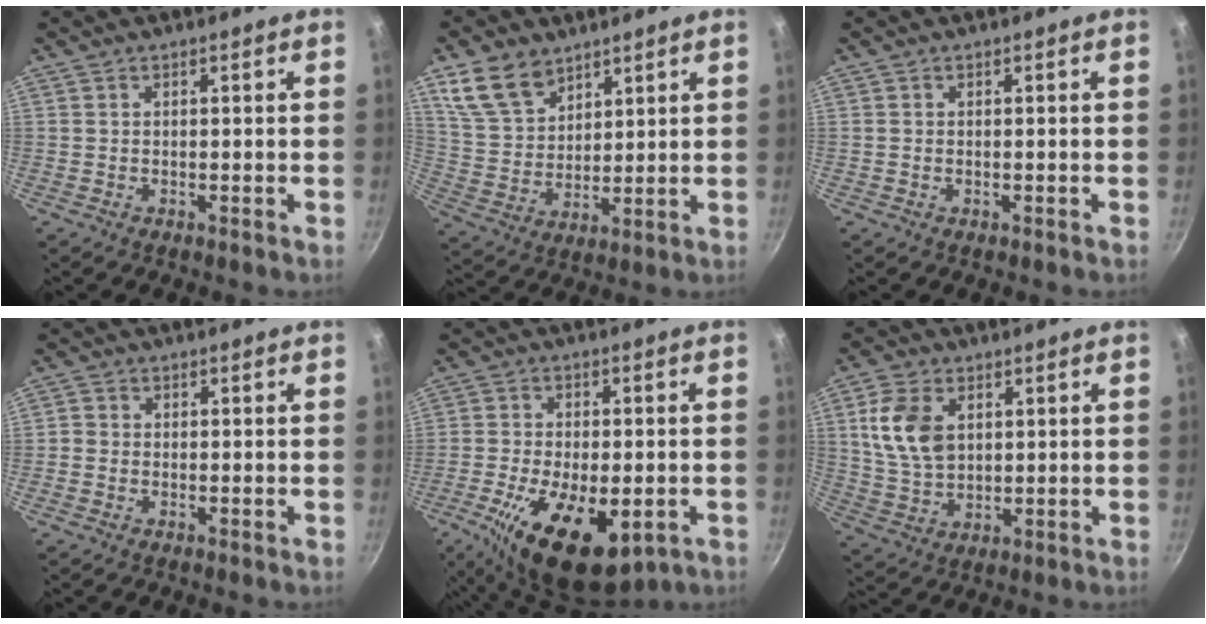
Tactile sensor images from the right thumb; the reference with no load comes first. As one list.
[{"total": 10.8, "force": [6.8, 6.9, 4.9], "torque": [-0.068, -0.027, 0.142]}, {"total": 0.0}, {"total": 1.5, "force": [-0.5, 1.4, 0.5], "torque": [-0.003, 0.007, -0.014]}, {"total": 16.6, "force": [-6.3, 8.3, 12.9], "torque": [-0.214, 0.001, -0.094]}, {"total": 10.8, "force": [3.0, 7.2, 7.4], "torque": [-0.127, -0.015, 0.064]}]